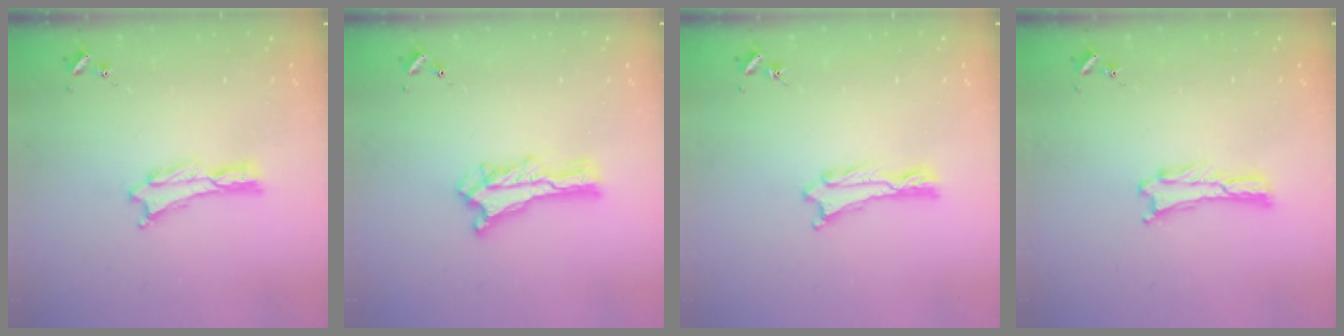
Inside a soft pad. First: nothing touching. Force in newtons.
{"total": 1.4, "press": 1.4, "slide": 0.2}
{"total": 0.6, "press": 0.6, "slide": 0.1}
{"total": 0.0}